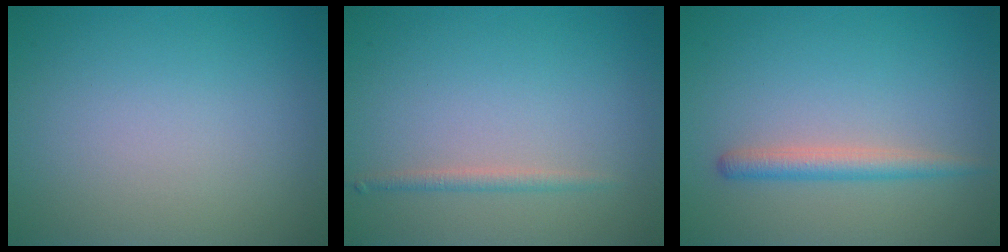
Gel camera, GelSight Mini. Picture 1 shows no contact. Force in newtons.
{"total": 1.1, "press": 1.1, "slide": 0.0}
{"total": 2.2, "press": 2.2, "slide": 0.0}